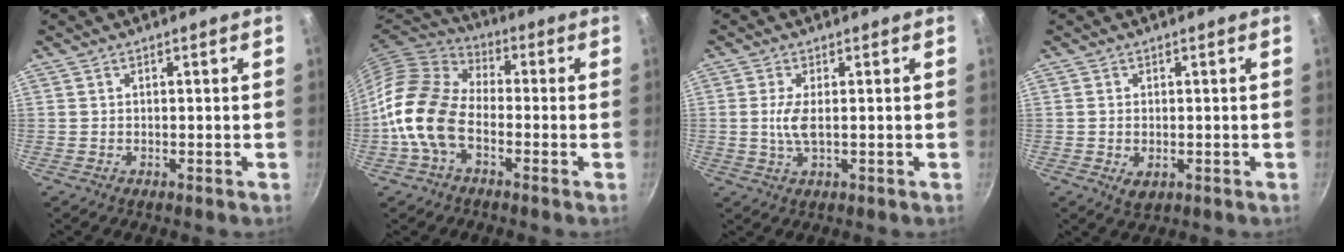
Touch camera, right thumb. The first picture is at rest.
{"total": 14.1, "force": [-4.0, 8.8, 10.3], "torque": [-0.178, 0.038, -0.102]}
{"total": 4.1, "force": [0.2, 1.3, 3.8], "torque": [-0.089, -0.002, 0.004]}
{"total": 2.9, "force": [-0.5, 1.9, 2.1], "torque": [-0.035, -0.009, -0.005]}